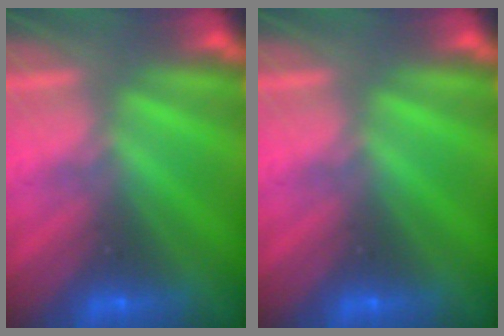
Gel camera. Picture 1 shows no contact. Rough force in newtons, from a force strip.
{"total": 0.0}